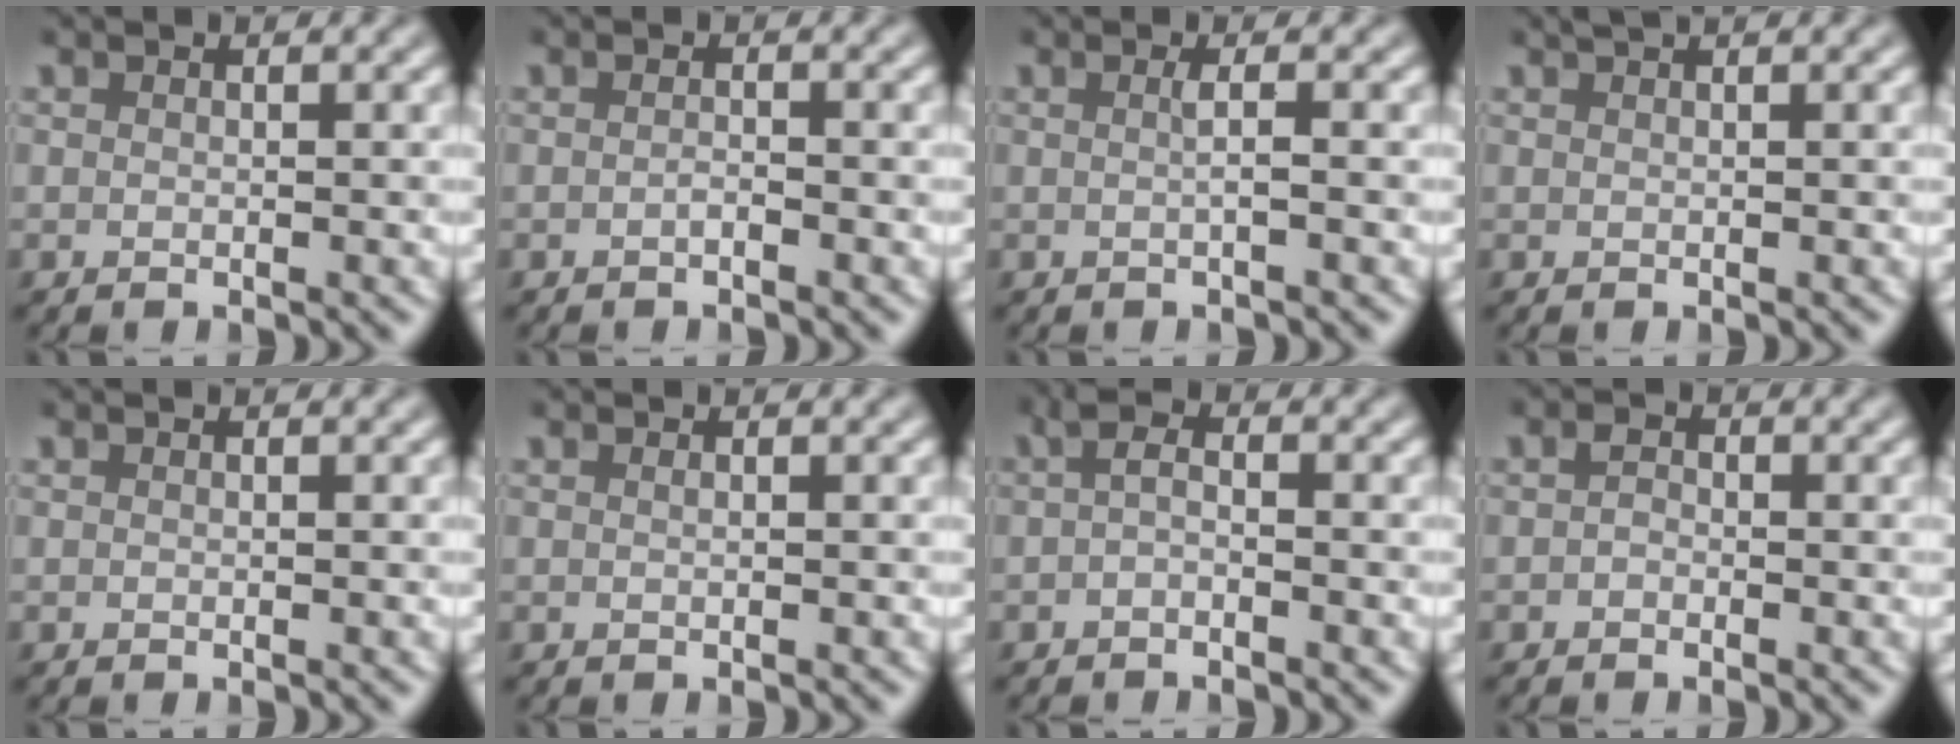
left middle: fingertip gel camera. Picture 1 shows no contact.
{"total": 0.6, "force": [-0.4, 0.1, 0.5], "torque": [-0.010, 0.001, -0.007]}
{"total": 1.3, "force": [0.0, 0.3, 1.3], "torque": [-0.019, 0.001, -0.005]}
{"total": 0.9, "force": [0.7, 0.2, 0.5], "torque": [-0.003, 0.001, 0.009]}
{"total": 0.0}
{"total": 0.0}
{"total": 1.3, "force": [-0.4, 0.4, 1.2], "torque": [-0.024, -0.001, -0.011]}
{"total": 0.9, "force": [-0.3, 0.7, 0.5], "torque": [-0.009, -0.001, -0.008]}